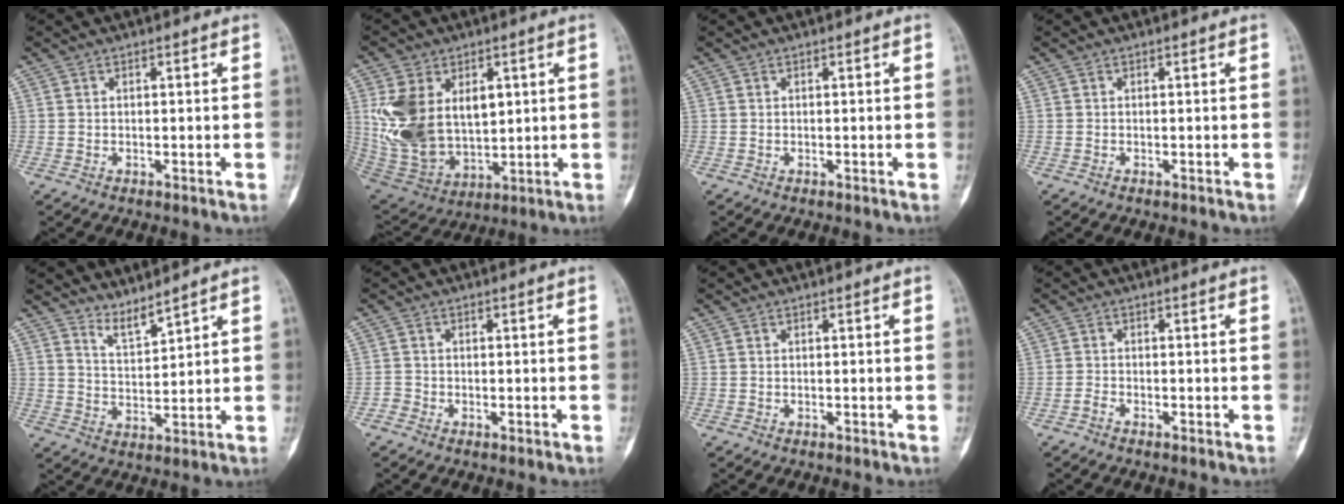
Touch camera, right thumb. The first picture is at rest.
{"total": 17.4, "force": [3.7, 11.5, 12.5], "torque": [-0.224, -0.013, 0.093]}
{"total": 0.0}
{"total": 0.0}
{"total": 4.2, "force": [4.0, 0.1, 1.2], "torque": [-0.020, -0.048, 0.084]}
{"total": 1.1, "force": [-0.8, 0.7, 0.2], "torque": [0.005, 0.002, -0.022]}
{"total": 0.0}
{"total": 1.1, "force": [-1.0, 0.2, 0.4], "torque": [-0.013, 0.005, -0.022]}